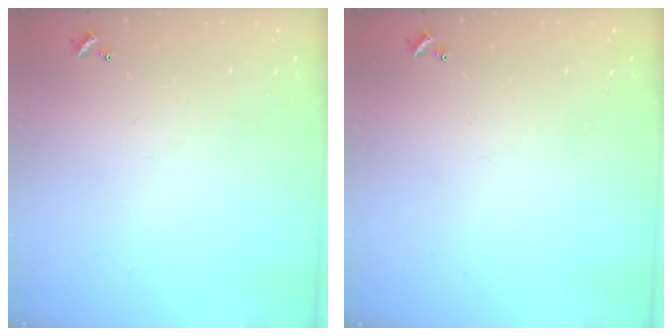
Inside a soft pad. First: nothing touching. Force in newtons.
{"total": 0.0}